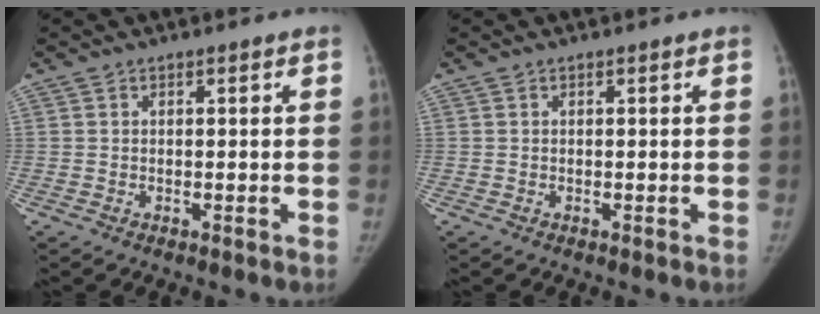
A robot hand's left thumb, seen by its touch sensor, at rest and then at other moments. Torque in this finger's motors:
{"motor_torque": [0.00, 0.00, 0.06, -0.16, 0.00]}